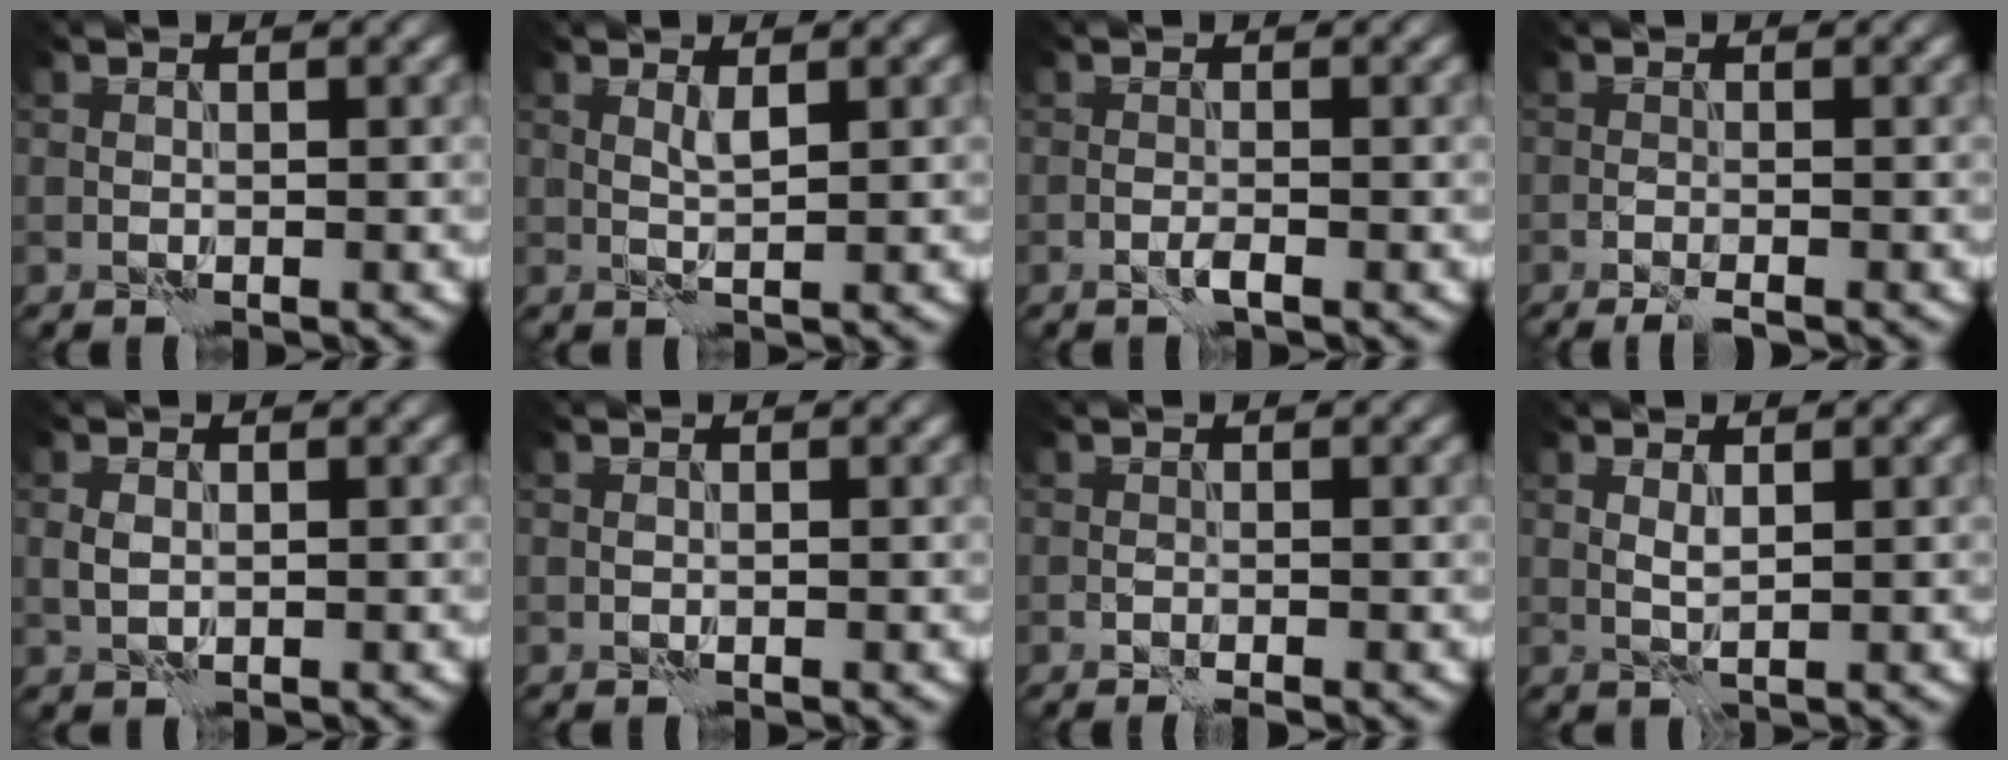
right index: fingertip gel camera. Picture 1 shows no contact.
{"total": 1.1, "force": [0.7, -0.1, 0.8], "torque": [-0.021, -0.001, 0.012]}
{"total": 0.9, "force": [-0.6, 0.0, 0.7], "torque": [-0.014, 0.003, -0.013]}
{"total": 1.7, "force": [-1.3, 0.1, 1.1], "torque": [-0.023, 0.000, -0.027]}
{"total": 1.0, "force": [0.1, 0.7, 0.7], "torque": [-0.016, 0.001, 0.003]}
{"total": 0.0}
{"total": 1.0, "force": [-0.9, 0.1, 0.6], "torque": [-0.013, 0.002, -0.017]}
{"total": 0.9, "force": [0.5, 0.1, 0.7], "torque": [-0.018, -0.001, 0.012]}